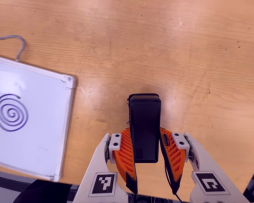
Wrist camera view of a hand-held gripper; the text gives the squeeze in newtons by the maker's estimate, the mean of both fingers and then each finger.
{"total": 5.3, "left": 3.7, "right": 6.9}